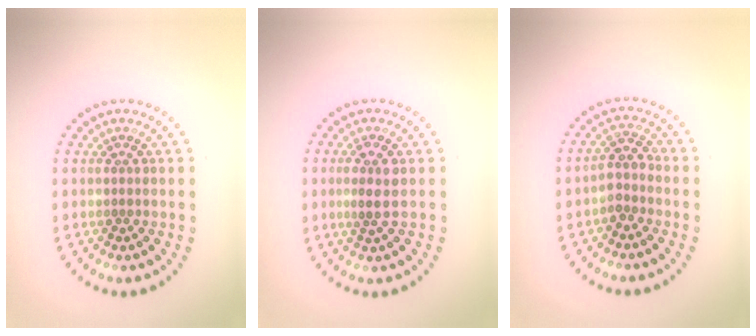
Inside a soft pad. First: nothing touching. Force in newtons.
{"total": 2.1, "press": 1.9, "slide": 0.9}
{"total": 2.1, "press": 1.7, "slide": 1.3}